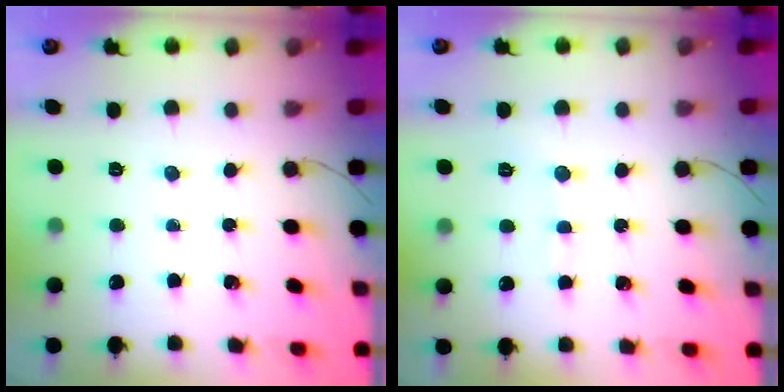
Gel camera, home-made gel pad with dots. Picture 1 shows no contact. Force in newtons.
{"total": 6.2, "press": 6.1, "slide": 1.1}